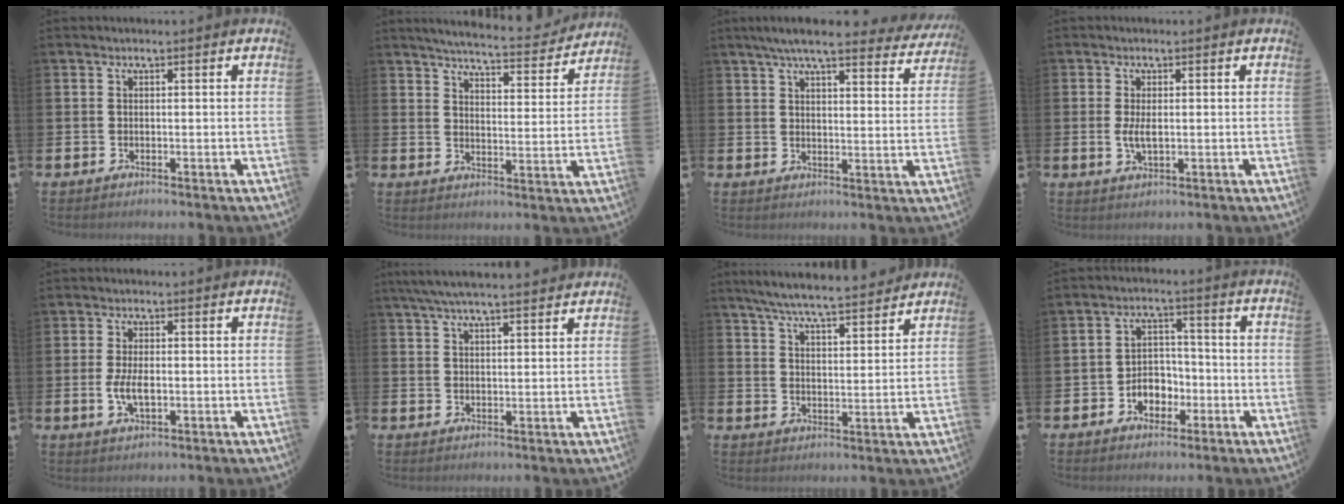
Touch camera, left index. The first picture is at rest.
{"total": 5.6, "force": [5.4, 0.4, 1.3], "torque": [-0.032, -0.043, 0.088]}
{"total": 6.5, "force": [5.8, 0.9, 2.8], "torque": [-0.063, -0.026, 0.100]}
{"total": 2.6, "force": [0.1, 1.1, 2.4], "torque": [-0.039, -0.001, -0.002]}
{"total": 3.9, "force": [-0.4, 1.9, 3.4], "torque": [-0.069, 0.002, -0.009]}
{"total": 5.2, "force": [4.8, 0.5, 2.1], "torque": [-0.048, -0.010, 0.086]}
{"total": 6.6, "force": [6.3, 0.4, 1.9], "torque": [-0.052, -0.040, 0.109]}
{"total": 3.9, "force": [-1.8, 3.2, 1.4], "torque": [-0.035, 0.006, -0.041]}